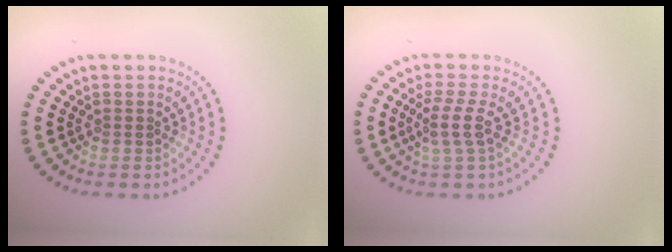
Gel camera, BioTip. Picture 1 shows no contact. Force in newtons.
{"total": 2.3, "press": 1.7, "slide": 1.5}